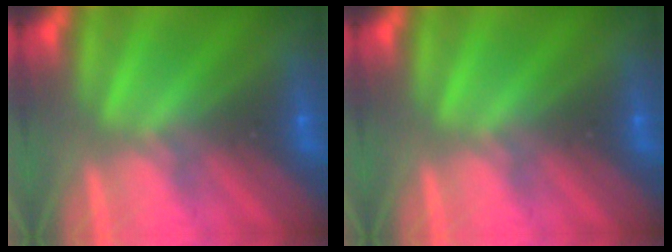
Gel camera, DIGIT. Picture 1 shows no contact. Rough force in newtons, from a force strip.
{"total": 0.0}